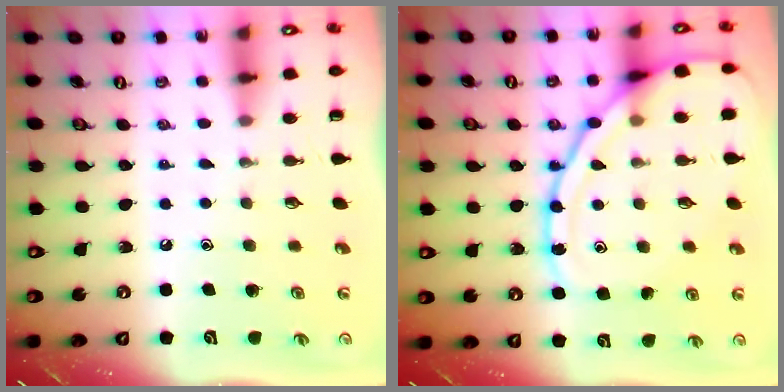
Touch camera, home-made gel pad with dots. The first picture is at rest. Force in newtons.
{"total": 16.2, "press": 16.2, "slide": 1.4}